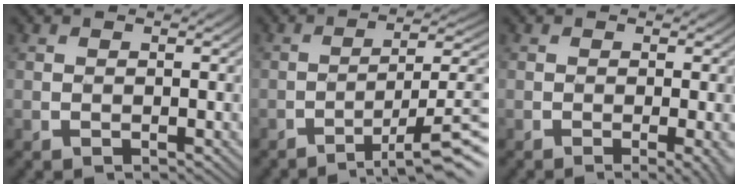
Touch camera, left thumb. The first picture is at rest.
{"total": 9.8, "force": [-5.1, 2.0, 8.1], "torque": [-0.116, 0.009, -0.070]}
{"total": 3.2, "force": [-0.9, 0.6, 3.0], "torque": [-0.038, 0.006, -0.017]}